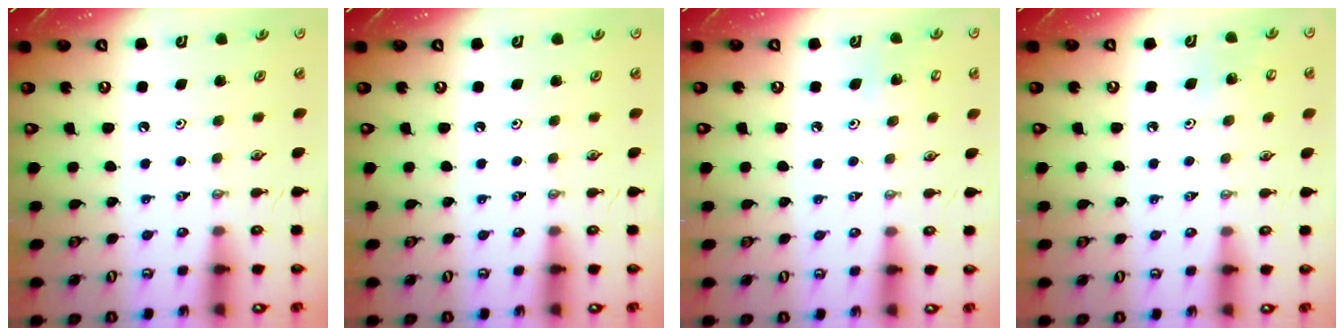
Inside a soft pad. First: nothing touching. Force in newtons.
{"total": 0.0}
{"total": 3.6, "press": 3.6, "slide": 0.2}
{"total": 6.3, "press": 6.2, "slide": 1.0}